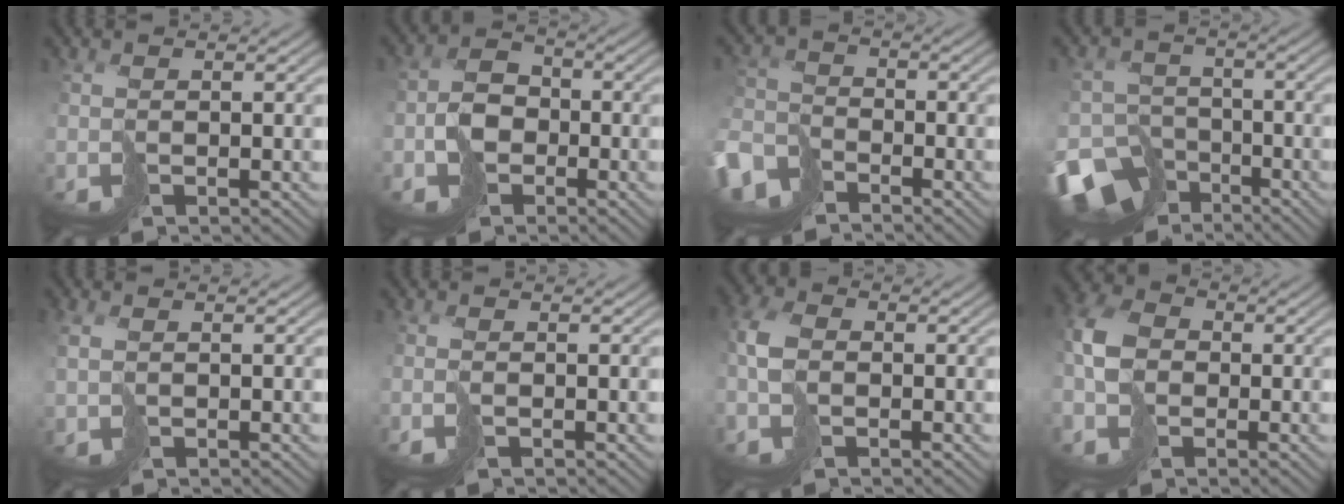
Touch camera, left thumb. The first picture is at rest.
{"total": 5.2, "force": [-2.3, 4.1, 2.3], "torque": [-0.045, -0.006, -0.046]}
{"total": 7.0, "force": [-5.0, 4.1, 2.7], "torque": [-0.072, -0.017, -0.109]}
{"total": 10.6, "force": [-7.4, 6.7, 3.4], "torque": [-0.081, -0.038, -0.120]}
{"total": 0.9, "force": [0.5, 0.5, 0.5], "torque": [-0.021, -0.003, 0.014]}
{"total": 1.3, "force": [-0.7, 0.3, 1.1], "torque": [-0.025, 0.000, -0.017]}
{"total": 4.2, "force": [-0.6, 2.8, 3.1], "torque": [-0.084, 0.005, -0.016]}
{"total": 6.4, "force": [-1.0, 4.9, 3.9], "torque": [-0.111, -0.003, -0.027]}